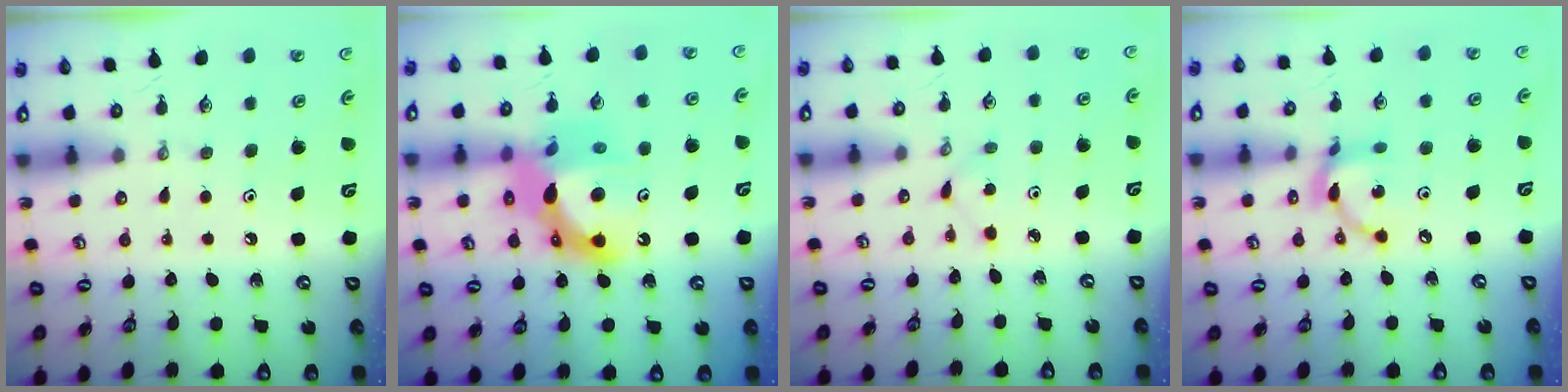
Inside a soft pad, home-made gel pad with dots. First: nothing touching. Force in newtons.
{"total": 16.1, "press": 16.0, "slide": 1.4}
{"total": 1.6, "press": 1.6, "slide": 0.2}
{"total": 9.9, "press": 9.9, "slide": 0.6}